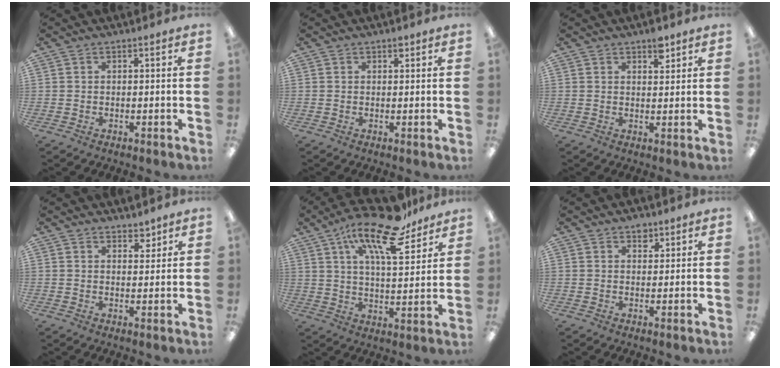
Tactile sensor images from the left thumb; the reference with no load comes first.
{"total": 1.1, "force": [0.8, 0.5, 0.6], "torque": [-0.005, -0.002, 0.013]}
{"total": 4.4, "force": [3.0, 2.0, 2.5], "torque": [-0.015, -0.018, 0.045]}
{"total": 3.5, "force": [3.0, 1.4, 0.9], "torque": [0.004, -0.020, 0.052]}
{"total": 18.3, "force": [12.6, 6.1, 11.8], "torque": [-0.196, -0.069, 0.208]}
{"total": 2.8, "force": [2.0, 1.7, 1.1], "torque": [0.001, -0.008, 0.032]}